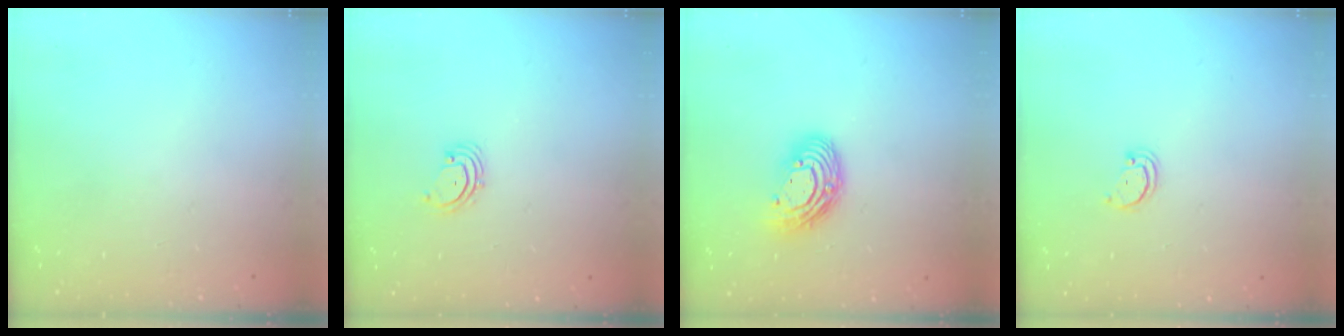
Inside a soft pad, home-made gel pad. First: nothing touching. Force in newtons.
{"total": 2.3, "press": 2.3, "slide": 0.5}
{"total": 11.8, "press": 11.8, "slide": 0.8}
{"total": 2.1, "press": 2.1, "slide": 0.2}